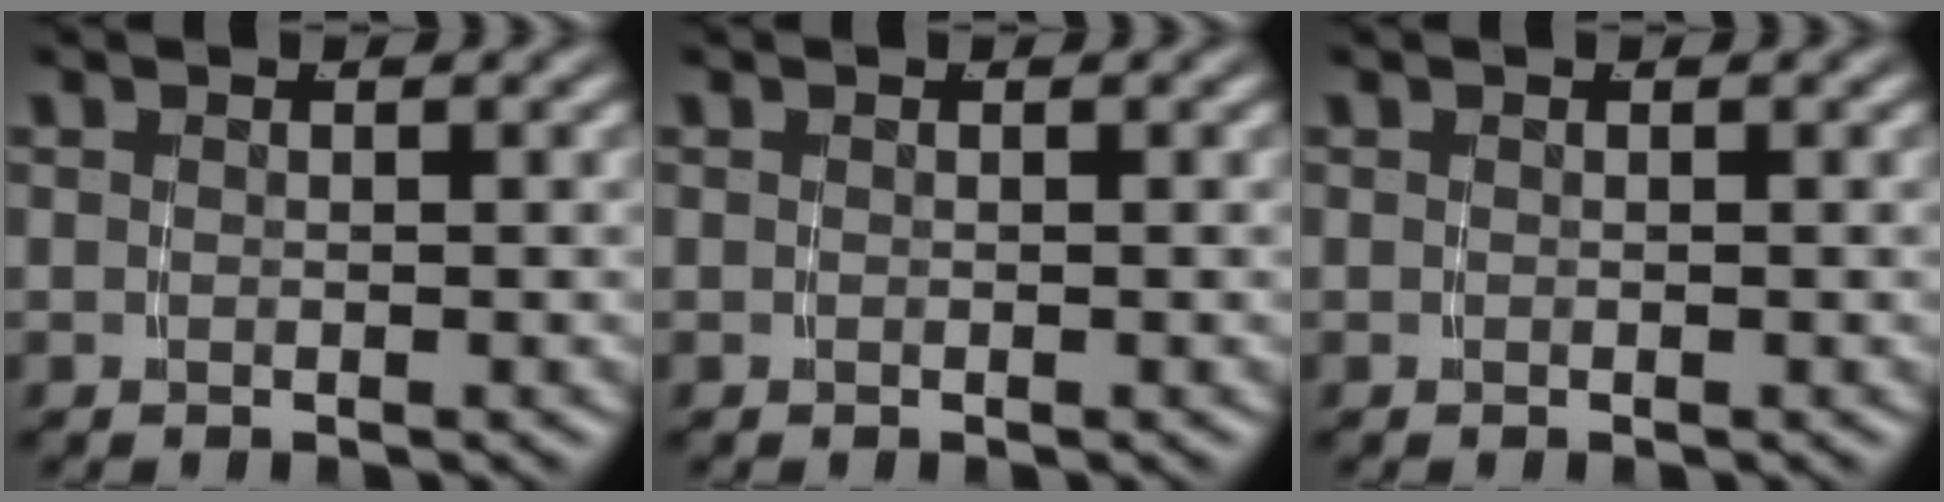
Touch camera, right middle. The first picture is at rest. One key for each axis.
{"total": 0.0}
{"total": 0.0}